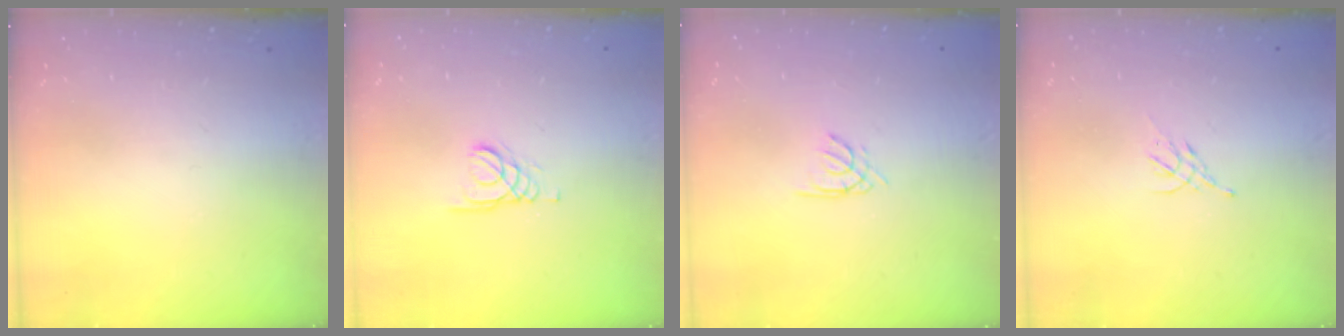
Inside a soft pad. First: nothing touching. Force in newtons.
{"total": 1.8, "press": 1.8, "slide": 0.2}
{"total": 1.5, "press": 1.4, "slide": 0.4}
{"total": 1.9, "press": 1.8, "slide": 0.5}